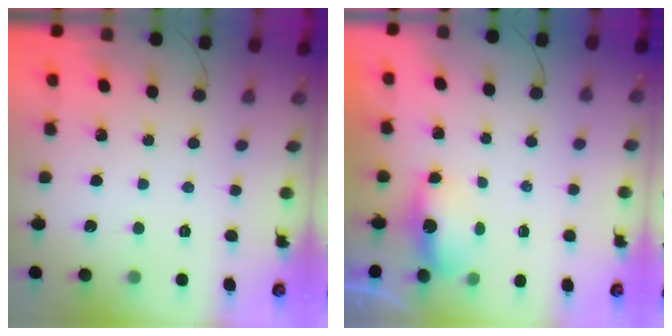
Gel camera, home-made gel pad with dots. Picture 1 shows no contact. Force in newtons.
{"total": 7.2, "press": 5.3, "slide": 4.8}